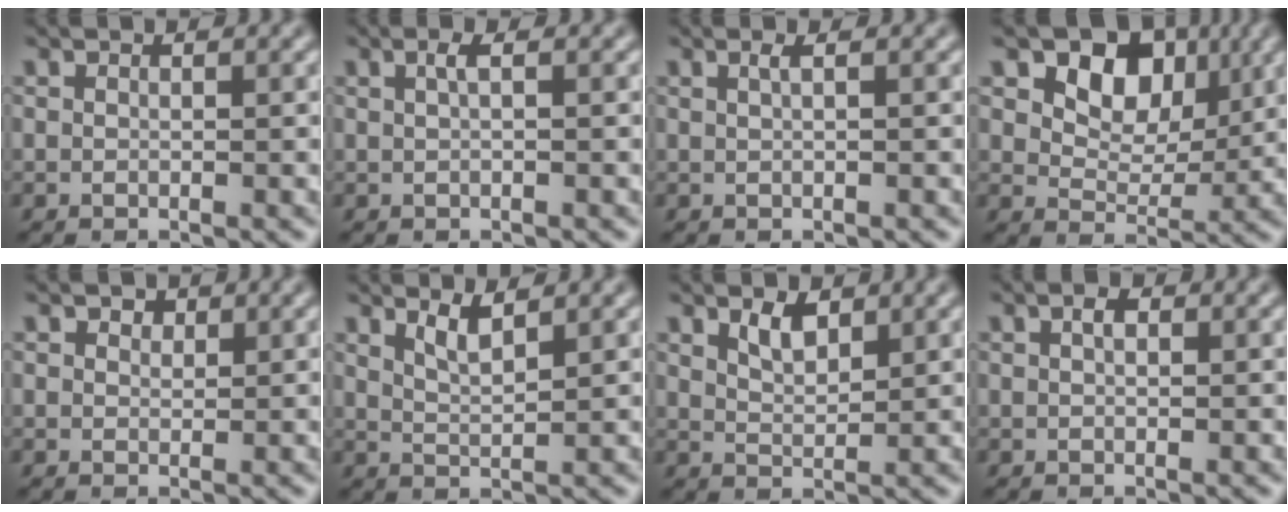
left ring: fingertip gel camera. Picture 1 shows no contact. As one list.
[{"total": 1.1, "force": [0.4, 0.2, 1.0], "torque": [-0.021, 0.003, 0.006]}, {"total": 1.0, "force": [0.4, 0.3, 0.9], "torque": [-0.012, 0.002, 0.006]}, {"total": 6.4, "force": [2.9, 4.3, 3.7], "torque": [-0.061, -0.007, 0.035]}, {"total": 1.2, "force": [0.9, 0.7, 0.4], "torque": [-0.005, -0.003, 0.012]}, {"total": 2.2, "force": [1.6, 0.5, 1.5], "torque": [-0.026, -0.004, 0.031]}, {"total": 2.2, "force": [1.5, 0.9, 1.4], "torque": [-0.025, -0.002, 0.031]}, {"total": 1.1, "force": [0.4, 0.6, 0.9], "torque": [-0.014, 0.002, 0.008]}]